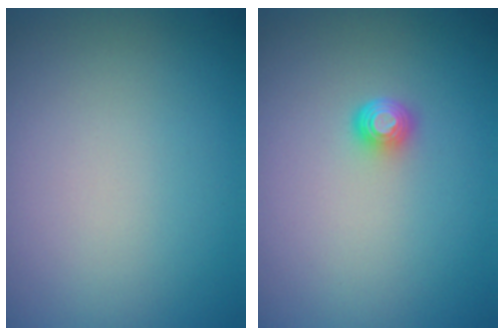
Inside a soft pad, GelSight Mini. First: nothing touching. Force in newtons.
{"total": 1.5, "press": 1.1, "slide": 1.0}